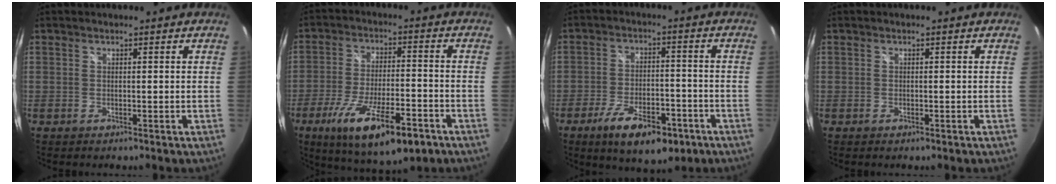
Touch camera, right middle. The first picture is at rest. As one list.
[{"total": 17.6, "force": [-9.8, 4.9, 13.8], "torque": [-0.252, -0.044, -0.156]}, {"total": 13.3, "force": [-7.9, 5.4, 9.3], "torque": [-0.175, -0.016, -0.120]}, {"total": 0.0}]